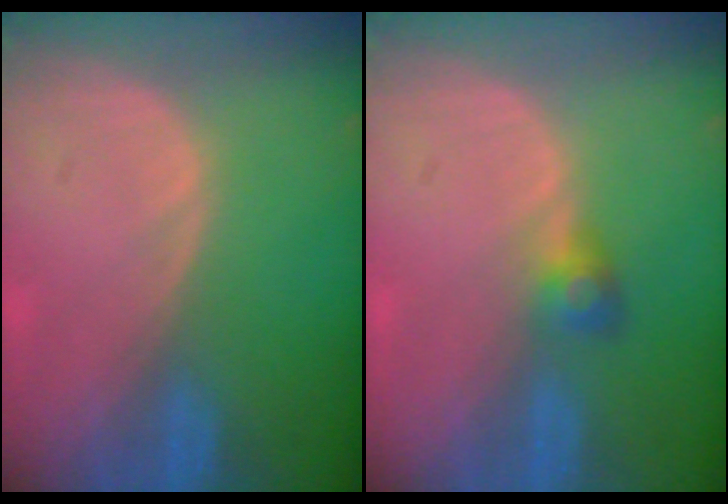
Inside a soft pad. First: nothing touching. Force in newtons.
{"total": 2.6, "press": 2.5, "slide": 0.7}